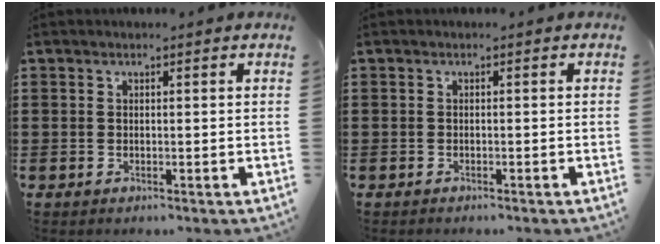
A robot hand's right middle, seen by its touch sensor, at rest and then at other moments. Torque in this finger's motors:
{"motor_torque": [-0.30, 0.34, -0.02, -0.01]}